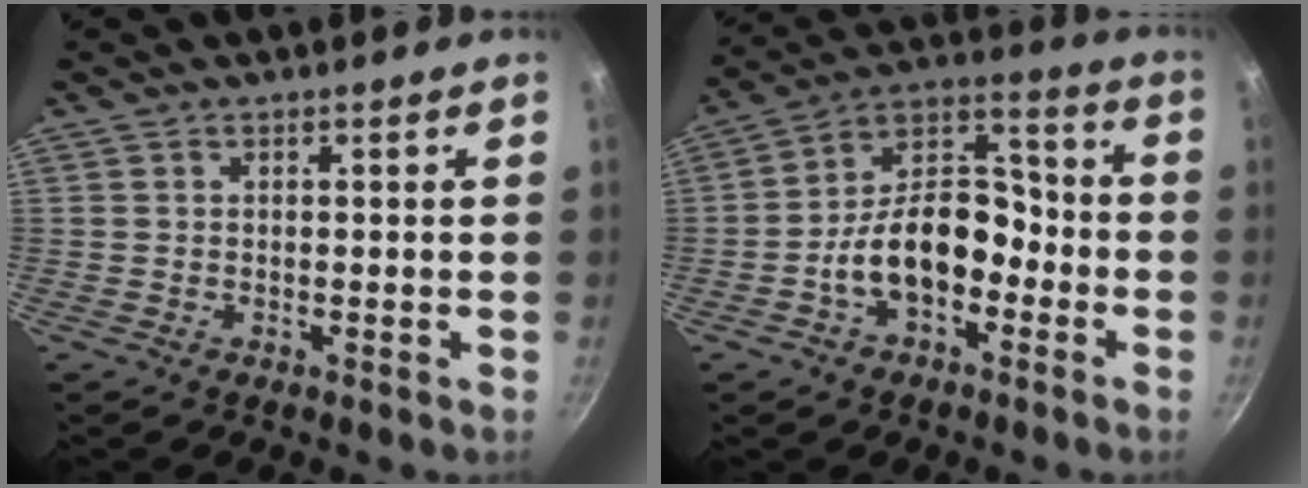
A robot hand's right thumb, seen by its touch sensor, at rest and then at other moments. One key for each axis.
{"total": 14.5, "fx": -4.7, "fy": 9.3, "fz": 10.1, "tx": -0.124, "ty": 0.067, "tz": -0.091}